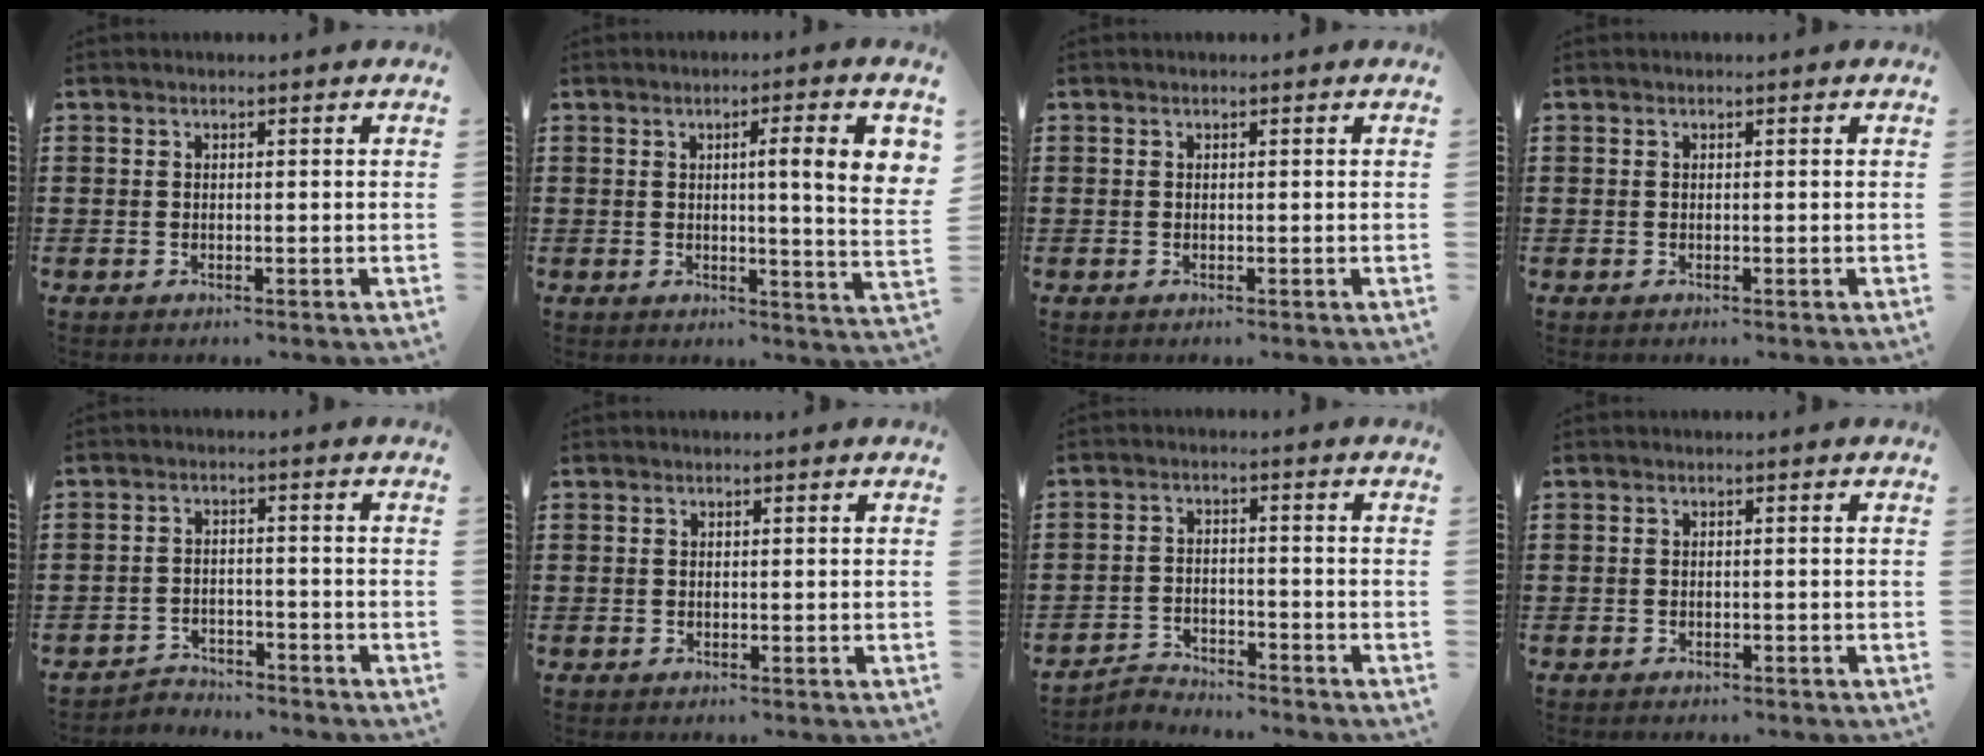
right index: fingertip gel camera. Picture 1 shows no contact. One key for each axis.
{"total": 8.0, "fx": 2.0, "fy": 0.3, "fz": 7.8, "tx": -0.120, "ty": -0.007, "tz": 0.023}
{"total": 0.0}
{"total": 0.0}
{"total": 3.2, "fx": -3.1, "fy": 0.6, "fz": 0.0, "tx": -0.008, "ty": 0.000, "tz": -0.068}
{"total": 0.0}
{"total": 3.0, "fx": -2.9, "fy": 0.4, "fz": 0.0, "tx": -0.009, "ty": 0.002, "tz": -0.064}
{"total": 0.7, "fx": -0.7, "fy": 0.2, "fz": 0.1, "tx": -0.004, "ty": 0.001, "tz": -0.014}